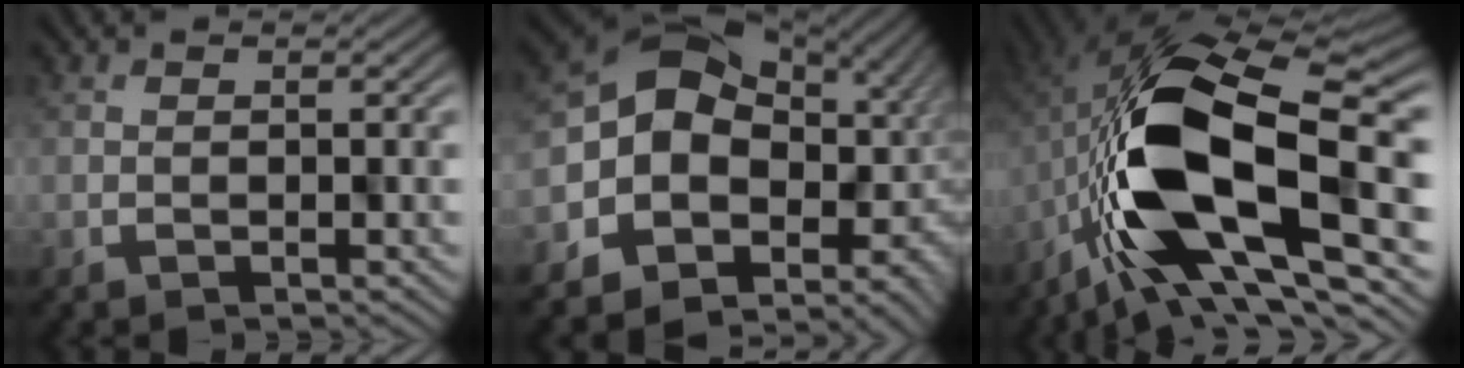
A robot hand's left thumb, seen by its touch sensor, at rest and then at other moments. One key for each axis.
{"total": 13.8, "fx": 1.2, "fy": 10.0, "fz": 9.4, "tx": -0.147, "ty": -0.029, "tz": 0.038}
{"total": 16.4, "fx": -2.3, "fy": 7.8, "fz": 14.2, "tx": -0.259, "ty": -0.006, "tz": -0.049}